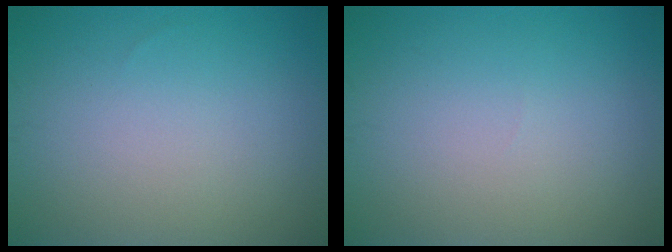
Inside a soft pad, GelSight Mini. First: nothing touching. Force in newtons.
{"total": 0.0}